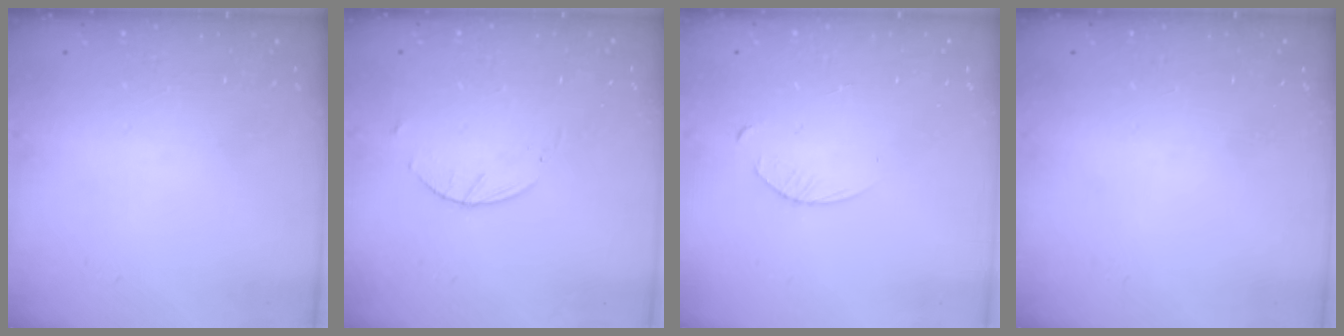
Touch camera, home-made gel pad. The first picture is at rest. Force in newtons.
{"total": 2.6, "press": 2.6, "slide": 0.4}
{"total": 3.8, "press": 3.7, "slide": 0.5}
{"total": 0.0}